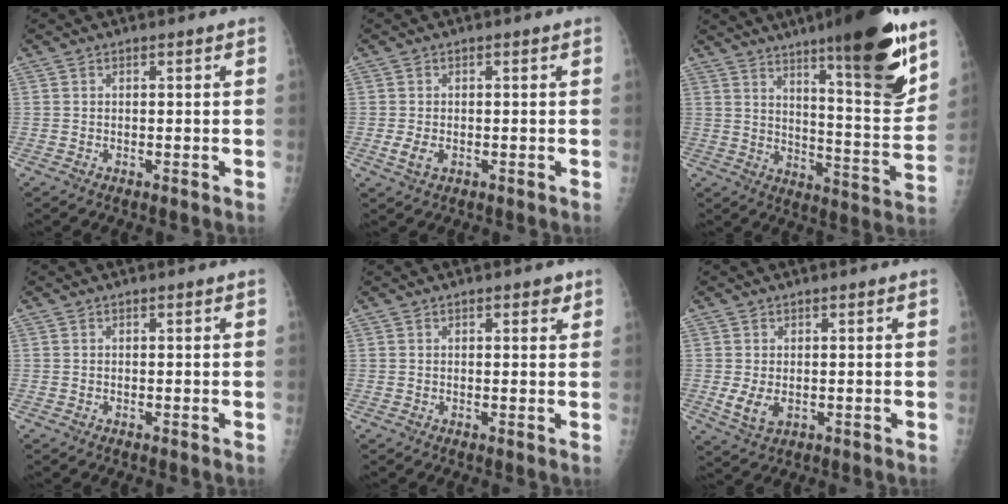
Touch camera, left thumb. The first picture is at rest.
{"total": 2.7, "force": [-0.8, 1.6, 2.0], "torque": [-0.044, -0.004, -0.012]}
{"total": 21.6, "force": [13.3, 3.8, 16.6], "torque": [-0.211, -0.077, 0.202]}
{"total": 0.0}
{"total": 2.2, "force": [1.3, 1.0, 1.5], "torque": [-0.009, -0.003, 0.015]}
{"total": 4.2, "force": [-0.5, 2.6, 3.3], "torque": [-0.064, -0.012, 0.000]}